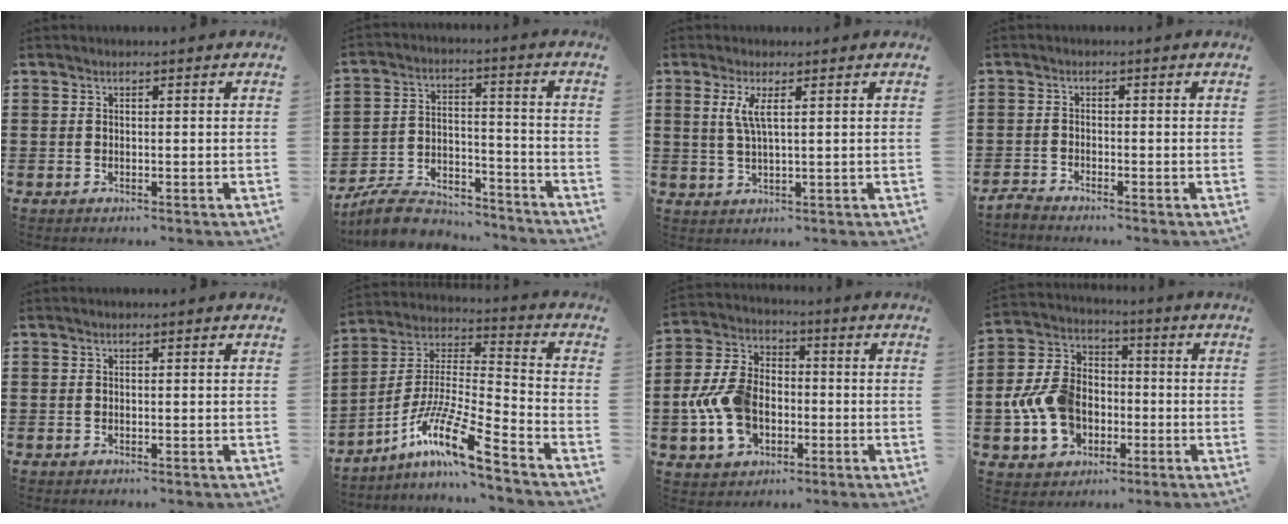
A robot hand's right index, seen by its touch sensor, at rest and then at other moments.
{"total": 7.9, "force": [-7.3, 2.0, 2.0], "torque": [-0.043, 0.020, -0.141]}
{"total": 3.7, "force": [1.2, 0.7, 3.4], "torque": [-0.073, 0.001, 0.019]}
{"total": 1.5, "force": [-1.5, 0.0, 0.0], "torque": [-0.006, 0.003, -0.031]}
{"total": 0.0}
{"total": 13.2, "force": [-9.4, 1.2, 9.2], "torque": [-0.185, 0.002, -0.183]}
{"total": 10.1, "force": [-2.1, 7.5, 6.5], "torque": [-0.175, 0.010, -0.043]}
{"total": 10.2, "force": [-2.2, 8.4, 5.3], "torque": [-0.156, 0.018, -0.044]}